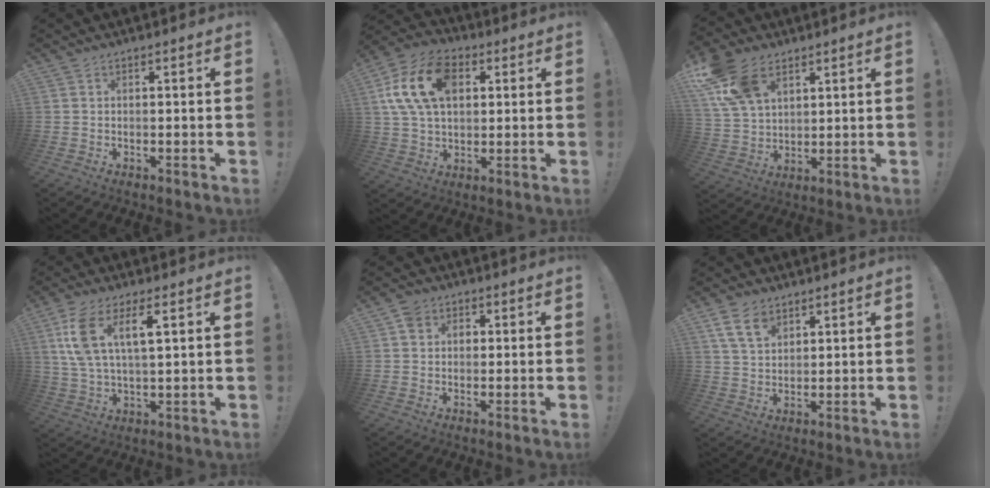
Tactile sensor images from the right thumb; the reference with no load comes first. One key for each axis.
{"total": 18.0, "fx": 4.9, "fy": 12.1, "fz": 12.3, "tx": -0.227, "ty": -0.002, "tz": 0.090}
{"total": 15.0, "fx": 8.1, "fy": 9.7, "fz": 8.2, "tx": -0.157, "ty": -0.032, "tz": 0.157}
{"total": 11.5, "fx": 4.6, "fy": 4.7, "fz": 9.4, "tx": -0.185, "ty": -0.005, "tz": 0.081}
{"total": 4.2, "fx": 0.8, "fy": 3.8, "fz": 1.6, "tx": -0.026, "ty": 0.009, "tz": 0.015}
{"total": 8.7, "fx": 5.1, "fy": 5.5, "fz": 4.4, "tx": -0.079, "ty": -0.013, "tz": 0.102}